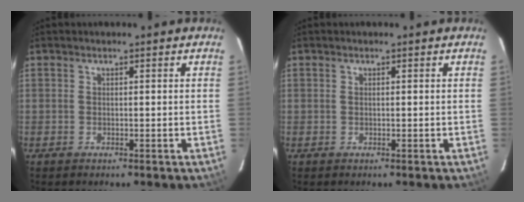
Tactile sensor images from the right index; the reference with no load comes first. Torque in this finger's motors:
{"motor_torque": [0.05, 0.04, 0.02, 0.01]}